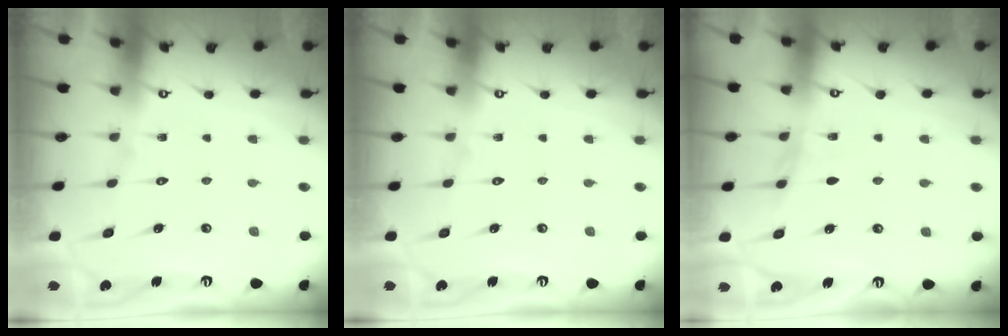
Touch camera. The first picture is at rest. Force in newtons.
{"total": 0.0}
{"total": 3.4, "press": 3.4, "slide": 0.5}